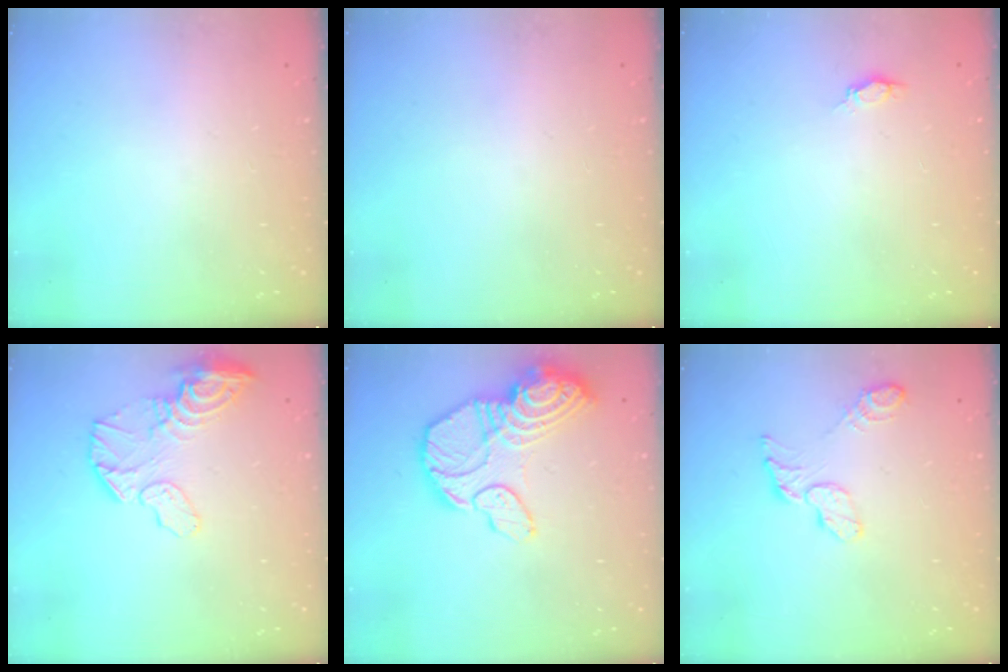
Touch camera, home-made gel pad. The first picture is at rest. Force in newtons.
{"total": 0.0}
{"total": 3.3, "press": 3.1, "slide": 1.0}
{"total": 11.4, "press": 11.3, "slide": 1.0}
{"total": 21.2, "press": 20.4, "slide": 5.8}
{"total": 7.7, "press": 7.7, "slide": 0.4}